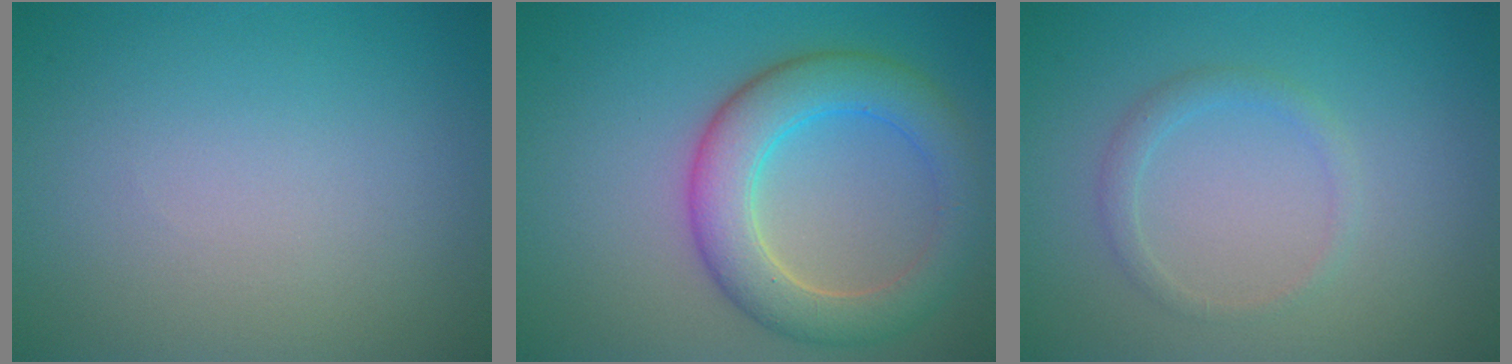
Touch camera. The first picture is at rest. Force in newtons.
{"total": 6.2, "press": 6.2, "slide": 0.2}
{"total": 1.4, "press": 1.4, "slide": 0.2}